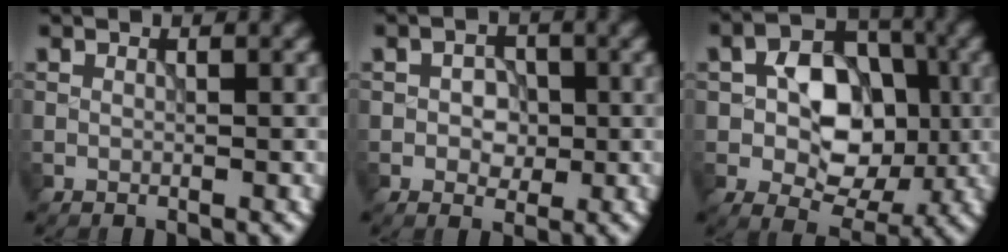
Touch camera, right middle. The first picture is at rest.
{"total": 2.6, "force": [-0.2, 2.0, 1.7], "torque": [-0.023, -0.001, -0.006]}
{"total": 8.1, "force": [-0.3, 5.6, 5.8], "torque": [-0.081, 0.008, -0.011]}